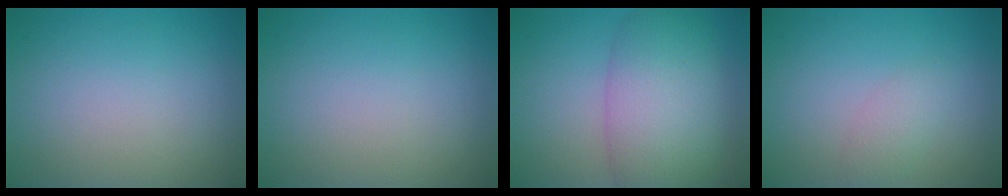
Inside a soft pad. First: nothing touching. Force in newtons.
{"total": 0.0}
{"total": 8.1, "press": 8.1, "slide": 0.3}
{"total": 1.5, "press": 1.5, "slide": 0.1}